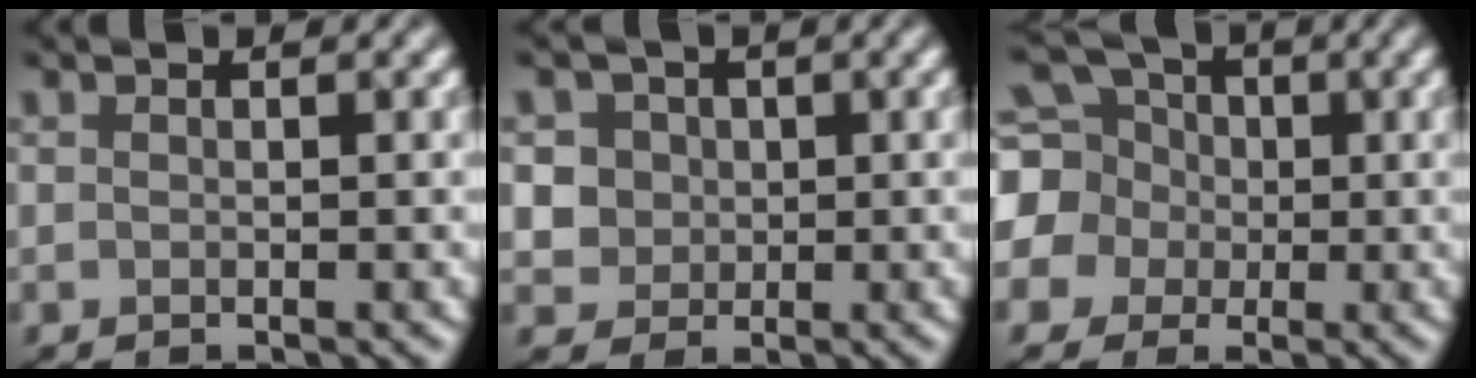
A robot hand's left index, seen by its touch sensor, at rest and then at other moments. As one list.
[{"total": 3.5, "force": [0.6, 3.4, 0.9], "torque": [-0.027, 0.020, 0.022]}, {"total": 8.8, "force": [0.6, 8.2, 3.2], "torque": [-0.104, 0.022, -0.007]}]